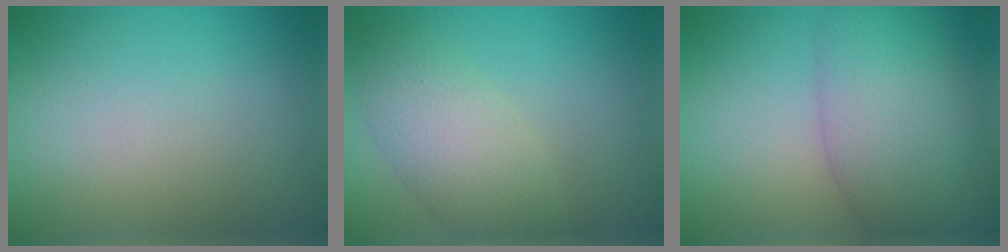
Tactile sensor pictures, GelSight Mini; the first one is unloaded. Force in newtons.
{"total": 4.5, "press": 4.5, "slide": 0.2}
{"total": 7.9, "press": 7.9, "slide": 0.3}